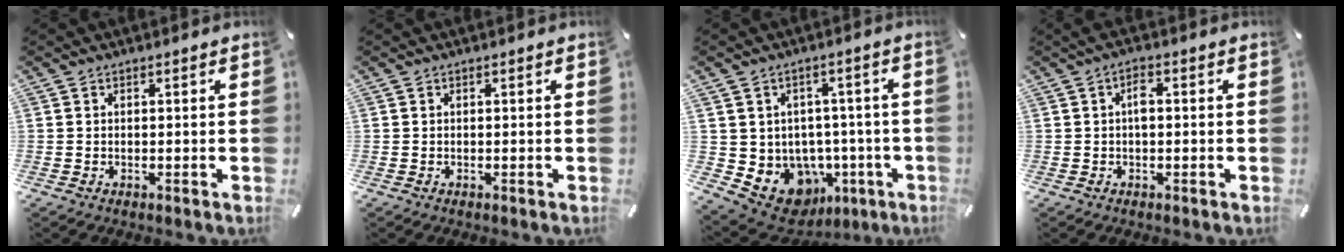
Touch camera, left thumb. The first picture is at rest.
{"total": 0.0}
{"total": 9.8, "force": [-2.8, 8.5, 3.8], "torque": [-0.071, -0.013, -0.035]}
{"total": 3.3, "force": [0.0, 1.4, 3.0], "torque": [-0.058, 0.008, -0.001]}